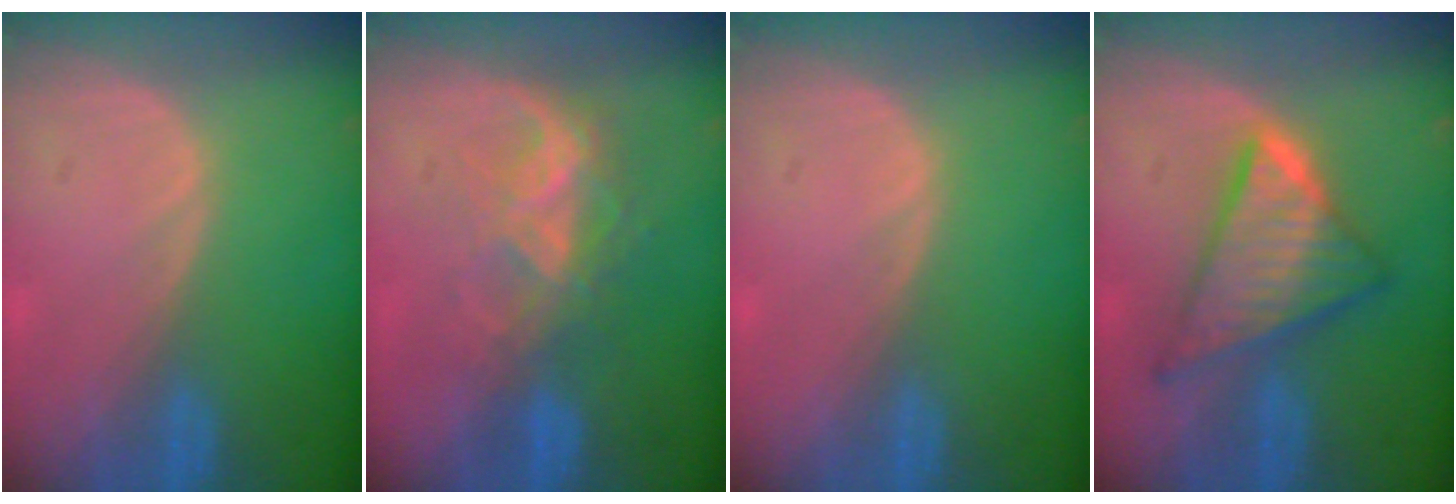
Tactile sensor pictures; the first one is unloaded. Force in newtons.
{"total": 6.8, "press": 6.0, "slide": 3.3}
{"total": 0.0}
{"total": 9.1, "press": 9.1, "slide": 0.7}